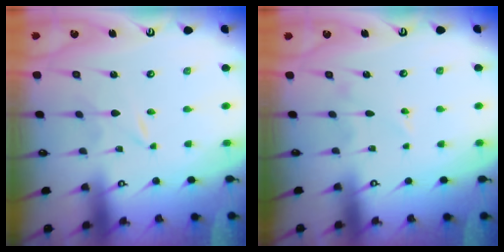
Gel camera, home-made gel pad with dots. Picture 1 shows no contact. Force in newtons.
{"total": 4.7, "press": 4.7, "slide": 0.3}